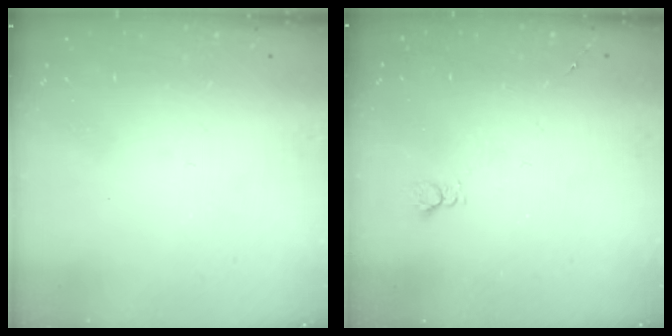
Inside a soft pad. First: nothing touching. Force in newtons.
{"total": 2.6, "press": 2.6, "slide": 0.4}